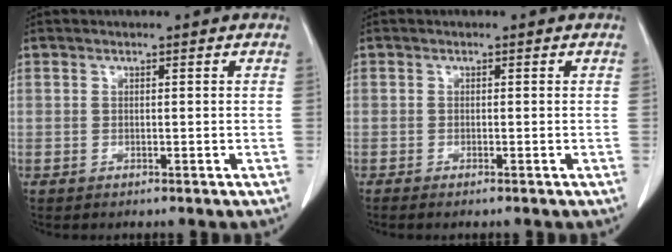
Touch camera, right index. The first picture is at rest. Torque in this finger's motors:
{"motor_torque": [0.01, -0.09, 0.00, 0.01]}